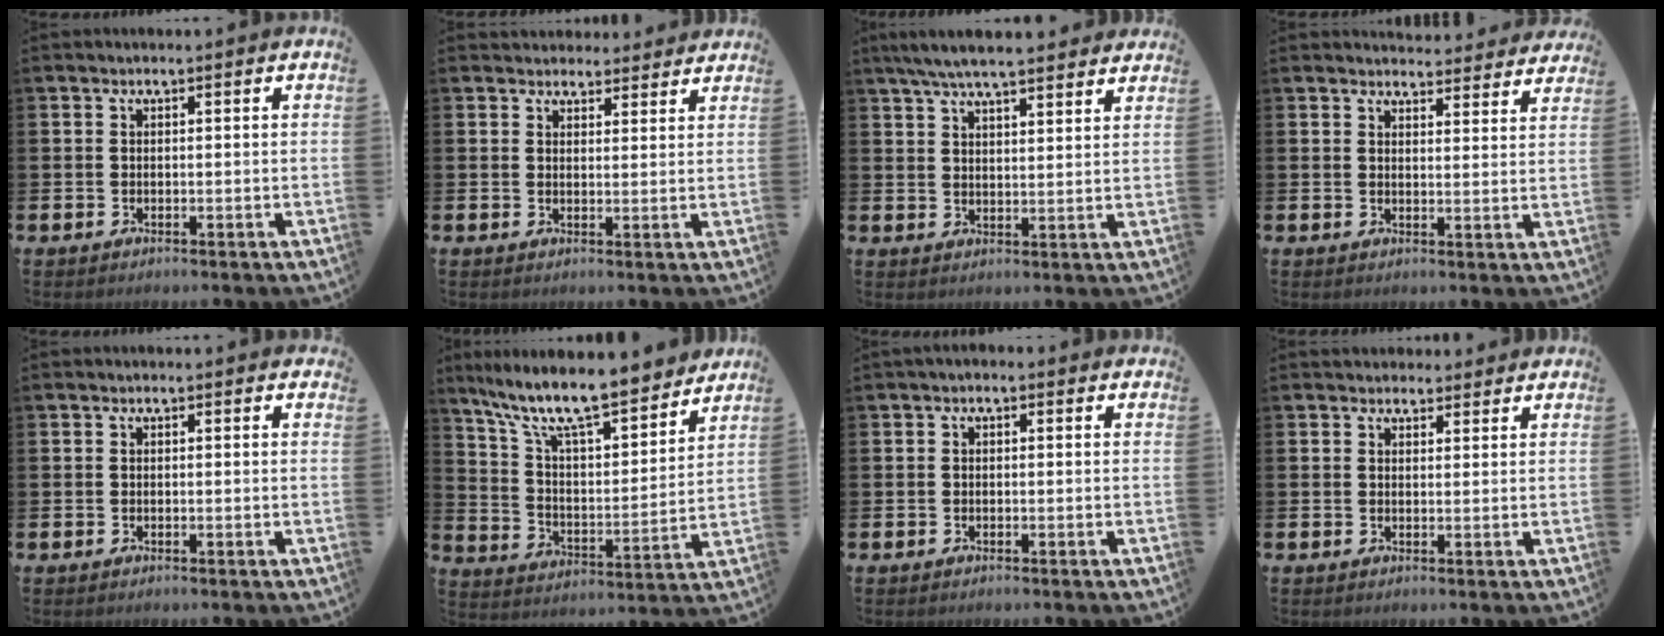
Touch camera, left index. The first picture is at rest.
{"total": 3.4, "force": [3.2, 1.1, -0.3], "torque": [0.012, -0.016, 0.056]}
{"total": 6.3, "force": [5.9, 0.8, 2.1], "torque": [-0.050, -0.021, 0.107]}
{"total": 4.1, "force": [4.1, 0.7, -0.2], "torque": [0.007, -0.029, 0.072]}
{"total": 0.0}
{"total": 11.5, "force": [10.2, 1.9, 5.1], "torque": [-0.125, -0.073, 0.170]}
{"total": 0.6, "force": [-0.2, 0.4, 0.4], "torque": [-0.001, 0.003, -0.006]}
{"total": 2.6, "force": [2.4, 0.9, -0.2], "torque": [0.012, -0.010, 0.042]}